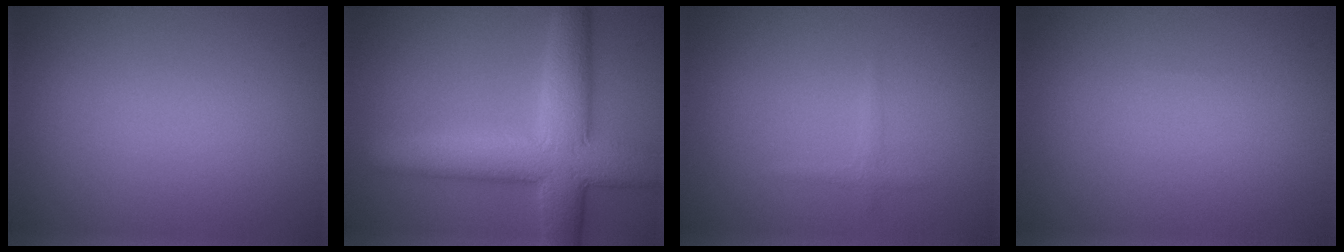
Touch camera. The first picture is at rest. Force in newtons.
{"total": 8.8, "press": 8.8, "slide": 0.5}
{"total": 0.7, "press": 0.7, "slide": 0.1}
{"total": 0.0}